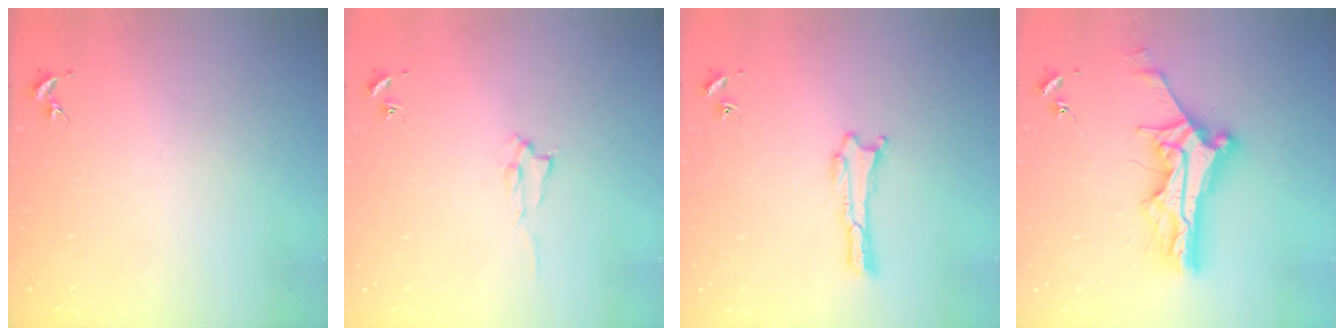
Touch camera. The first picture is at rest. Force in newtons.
{"total": 1.4, "press": 1.4, "slide": 0.2}
{"total": 0.0}
{"total": 11.4, "press": 11.4, "slide": 1.0}